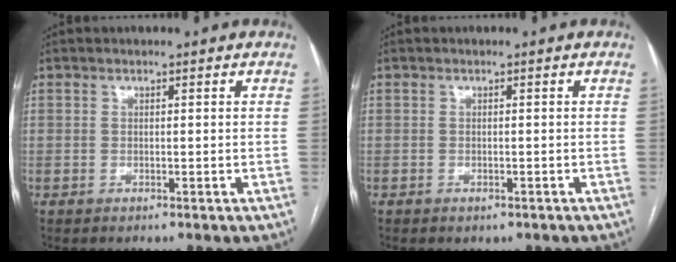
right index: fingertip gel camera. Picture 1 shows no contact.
{"total": 3.3, "force": [-3.0, 1.4, 0.2], "torque": [-0.008, 0.000, -0.037]}